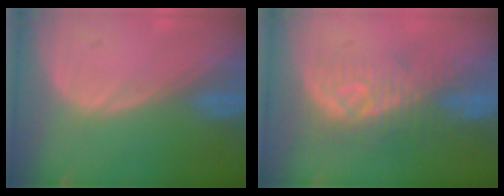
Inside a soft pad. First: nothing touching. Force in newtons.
{"total": 8.0, "press": 7.9, "slide": 1.7}